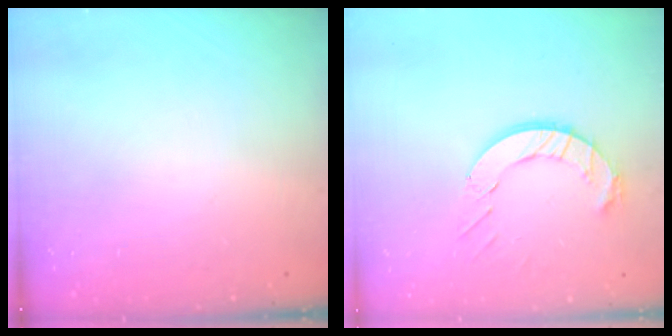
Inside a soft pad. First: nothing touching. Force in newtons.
{"total": 9.8, "press": 9.7, "slide": 1.1}